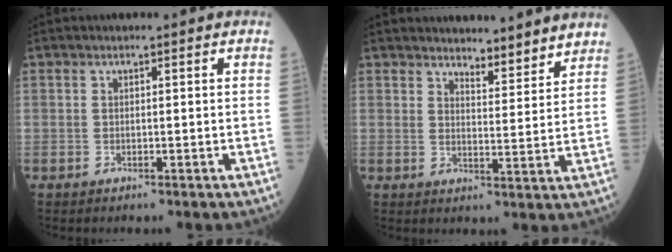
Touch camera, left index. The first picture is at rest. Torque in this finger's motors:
{"motor_torque": [-0.79, -0.35, -0.67, -0.09]}